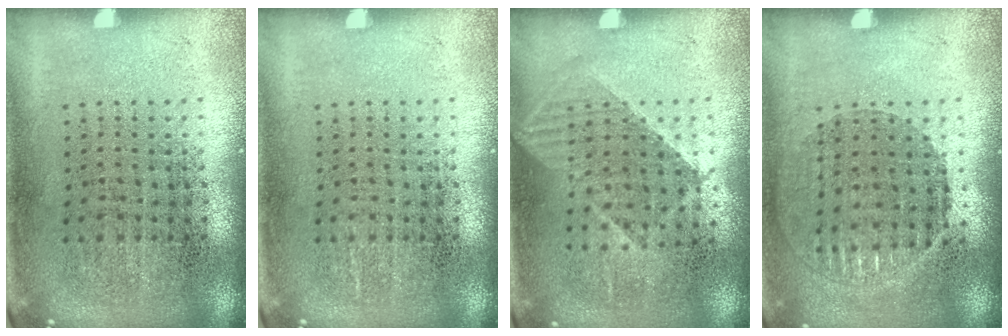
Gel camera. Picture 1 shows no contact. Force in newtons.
{"total": 0.0}
{"total": 1.0, "press": 0.9, "slide": 0.6}
{"total": 0.9, "press": 0.8, "slide": 0.3}